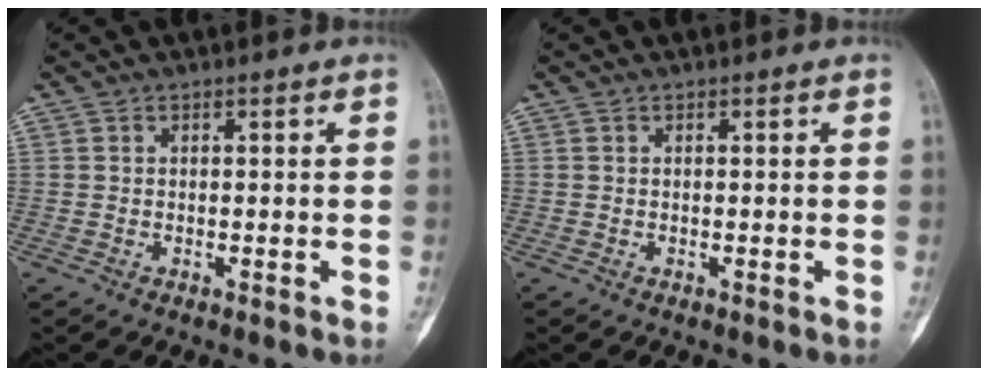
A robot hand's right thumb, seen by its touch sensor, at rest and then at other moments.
{"total": 0.0}